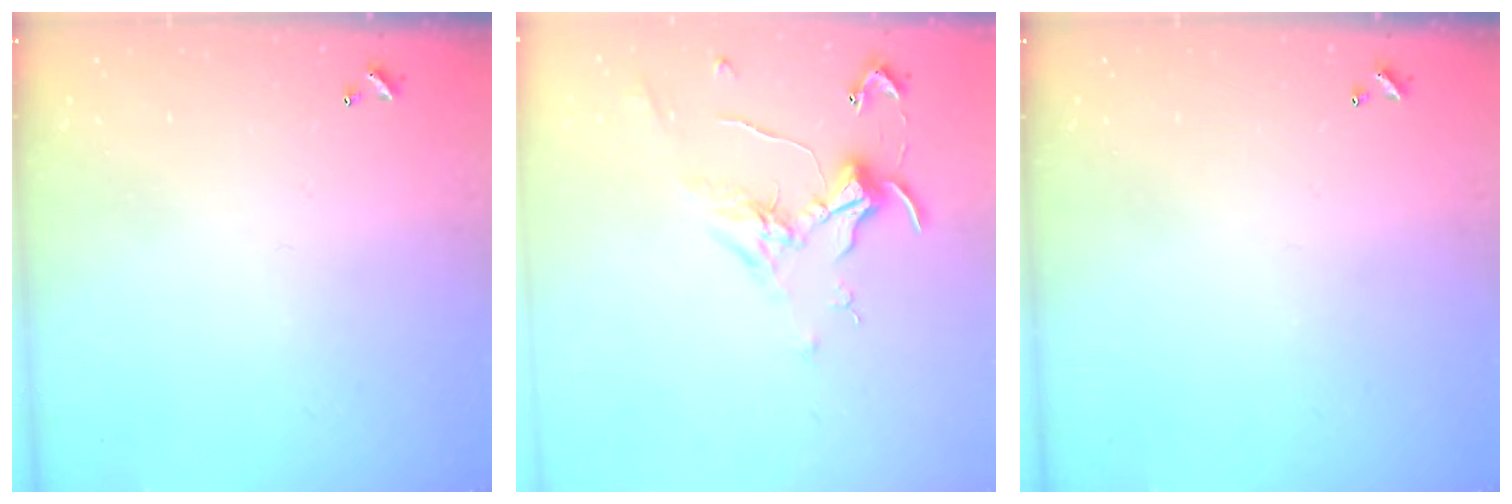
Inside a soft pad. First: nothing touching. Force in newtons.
{"total": 0.7, "press": 0.3, "slide": 0.7}
{"total": 0.0}